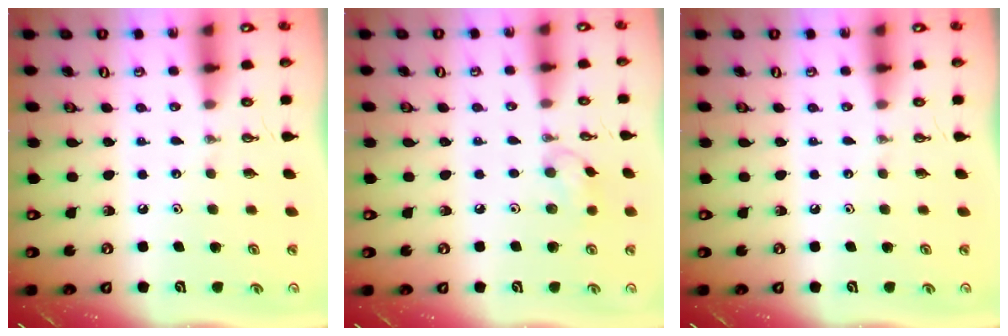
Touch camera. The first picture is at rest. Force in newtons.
{"total": 7.7, "press": 7.1, "slide": 3.2}
{"total": 0.0}